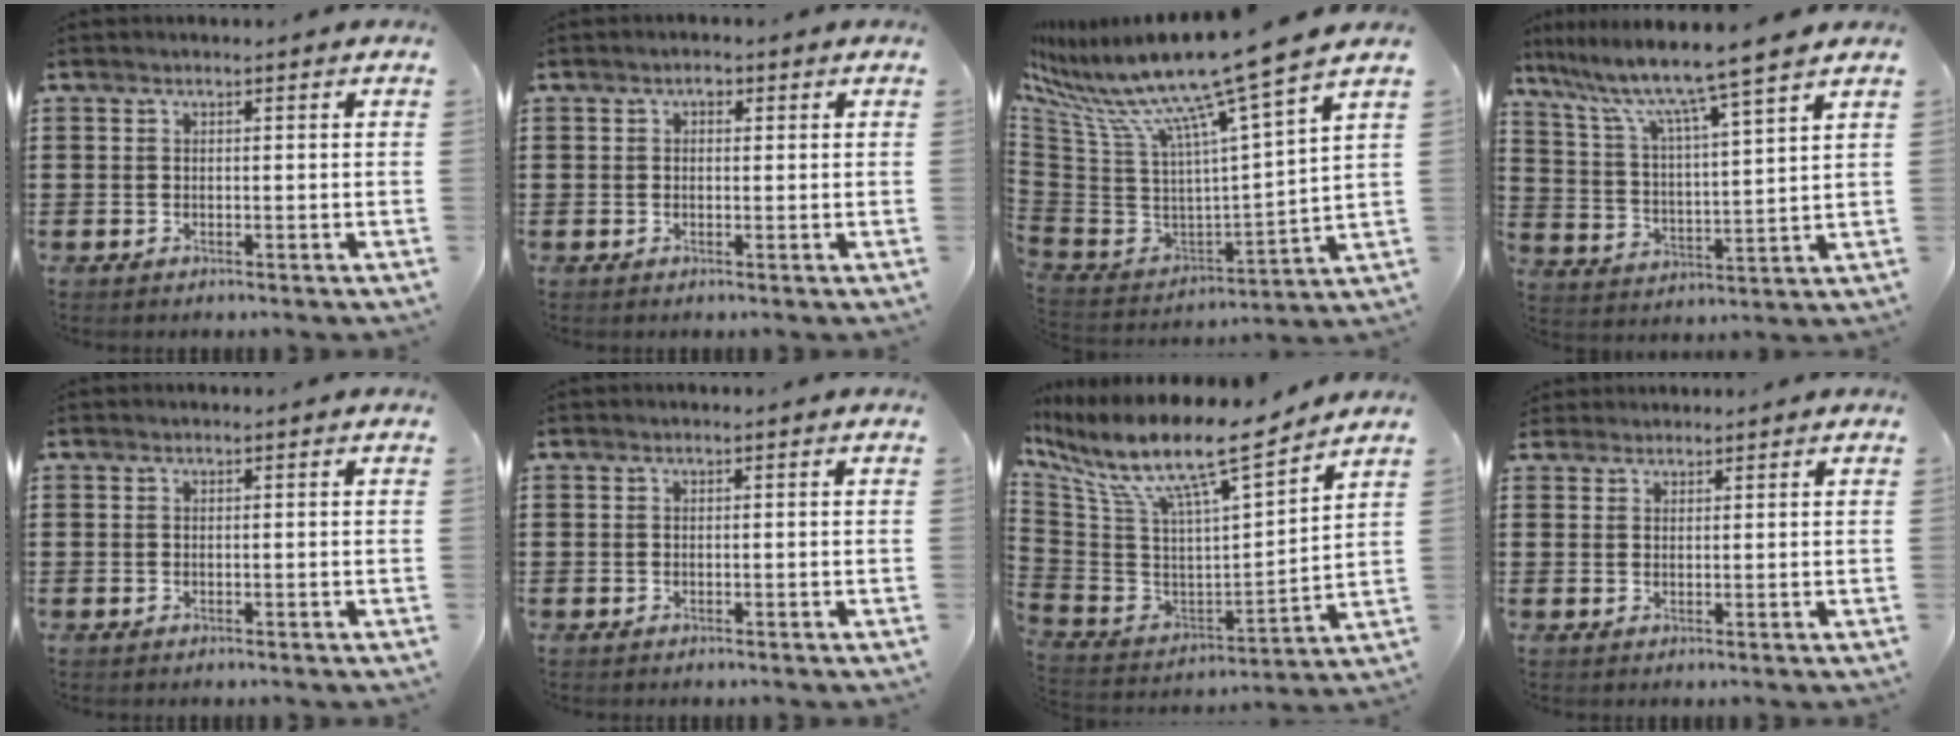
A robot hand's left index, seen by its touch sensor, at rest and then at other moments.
{"total": 1.5, "force": [0.2, 0.9, 1.1], "torque": [-0.024, 0.008, 0.003]}
{"total": 12.9, "force": [10.1, -0.9, 8.0], "torque": [-0.176, -0.086, 0.155]}
{"total": 8.3, "force": [7.1, -0.8, 4.2], "torque": [-0.111, -0.049, 0.113]}
{"total": 0.0}
{"total": 0.0}
{"total": 11.5, "force": [8.4, 1.7, 7.8], "torque": [-0.180, -0.062, 0.137]}
{"total": 1.6, "force": [1.5, 0.6, -0.1], "torque": [-0.003, 0.003, 0.032]}